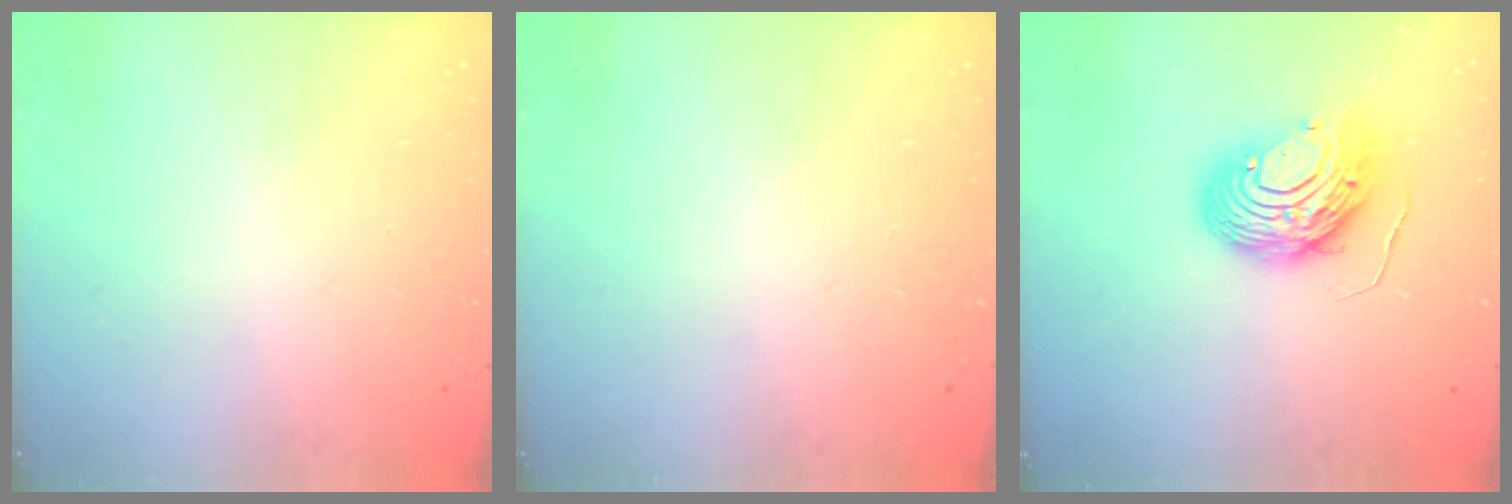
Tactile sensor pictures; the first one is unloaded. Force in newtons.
{"total": 0.0}
{"total": 11.5, "press": 11.5, "slide": 1.1}